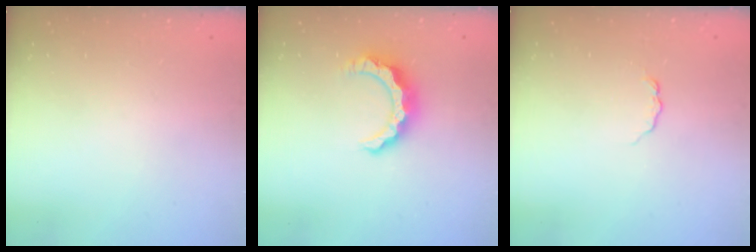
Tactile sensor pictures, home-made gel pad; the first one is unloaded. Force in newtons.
{"total": 8.1, "press": 8.1, "slide": 0.7}
{"total": 3.8, "press": 3.8, "slide": 0.4}